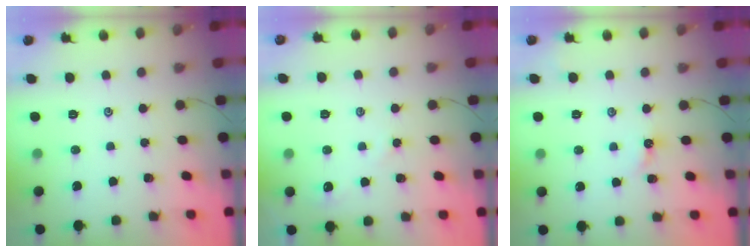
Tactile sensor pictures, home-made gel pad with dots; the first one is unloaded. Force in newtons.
{"total": 2.4, "press": 2.4, "slide": 0.4}
{"total": 3.5, "press": 3.5, "slide": 0.4}